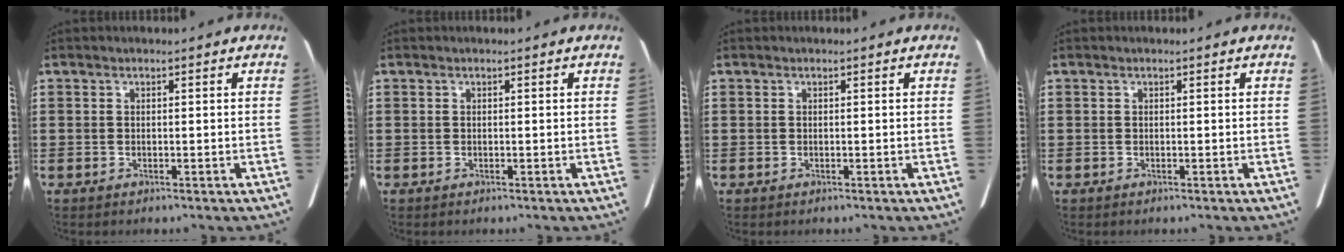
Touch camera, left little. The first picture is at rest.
{"total": 0.0}
{"total": 0.0}
{"total": 0.0}